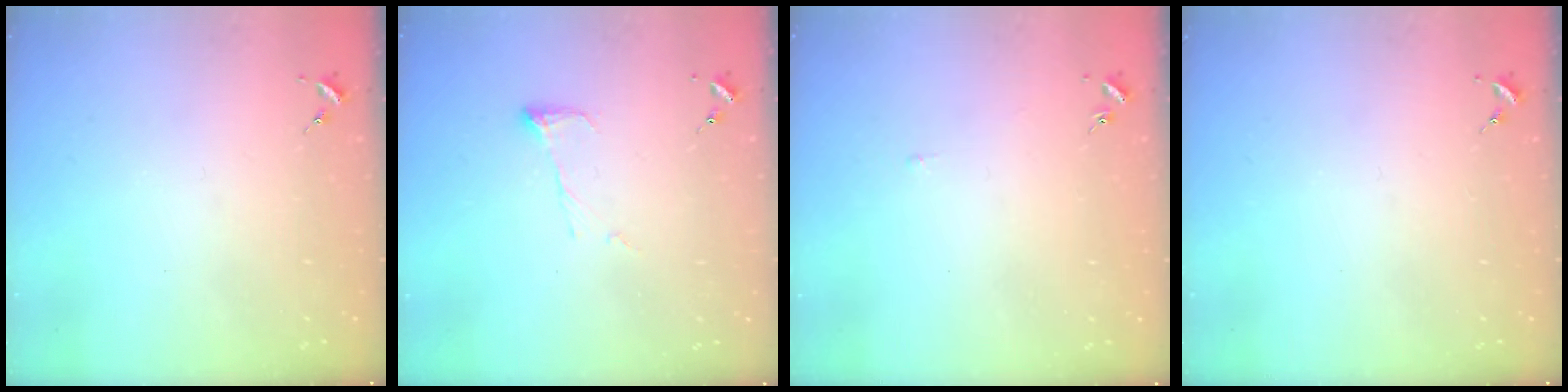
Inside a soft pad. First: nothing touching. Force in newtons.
{"total": 6.0, "press": 6.0, "slide": 0.3}
{"total": 2.4, "press": 2.4, "slide": 0.3}
{"total": 0.0}